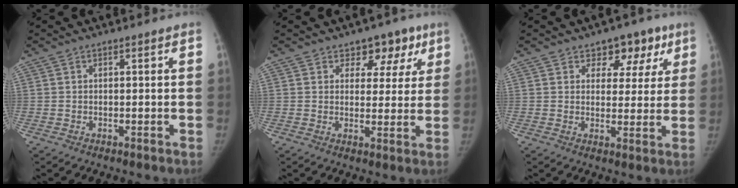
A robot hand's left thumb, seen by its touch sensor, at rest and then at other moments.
{"total": 7.5, "force": [4.4, 5.2, 3.0], "torque": [0.013, -0.013, 0.056]}
{"total": 8.1, "force": [4.6, 5.7, 3.5], "torque": [0.007, -0.013, 0.059]}